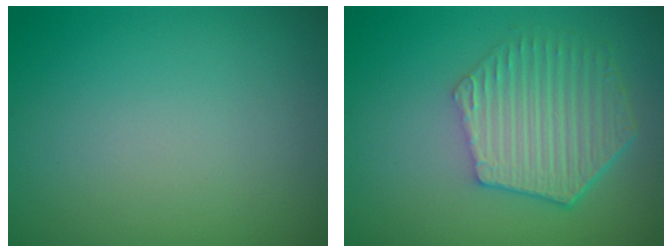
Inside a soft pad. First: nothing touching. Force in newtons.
{"total": 6.0, "press": 4.4, "slide": 4.0}